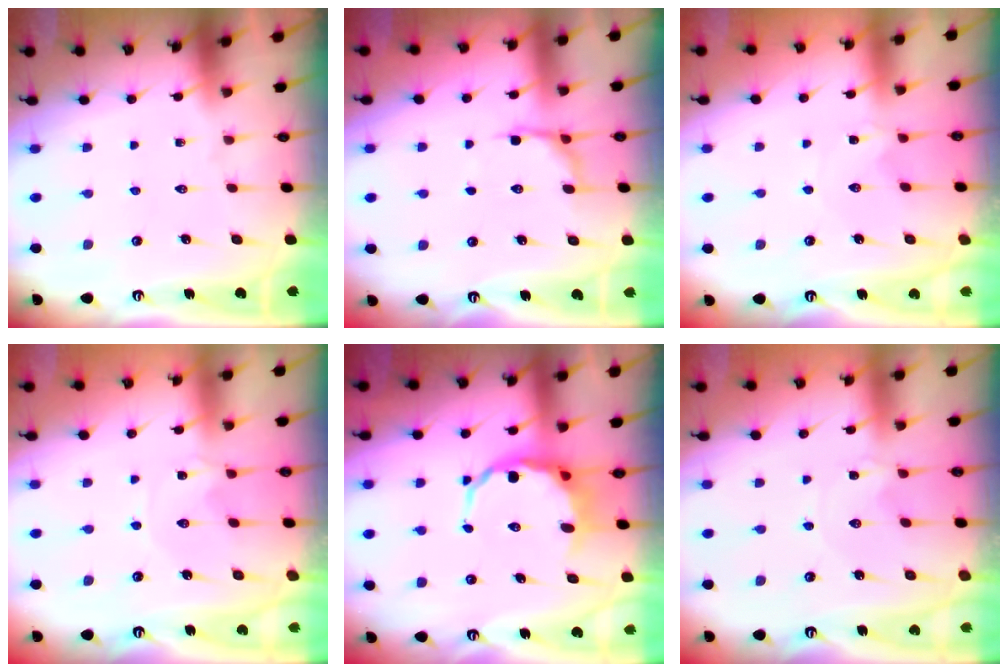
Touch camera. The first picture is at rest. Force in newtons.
{"total": 5.6, "press": 4.9, "slide": 2.7}
{"total": 0.0}
{"total": 0.0}
{"total": 8.3, "press": 8.1, "slide": 2.0}
{"total": 0.0}